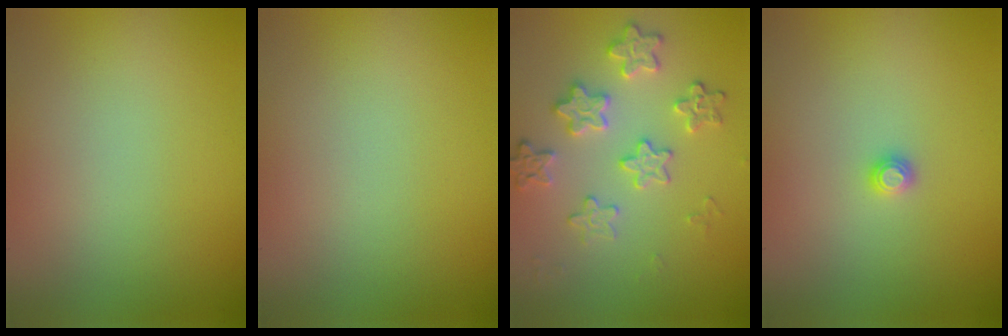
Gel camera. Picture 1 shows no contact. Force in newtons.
{"total": 0.0}
{"total": 3.5, "press": 3.4, "slide": 1.1}
{"total": 0.8, "press": 0.8, "slide": 0.1}